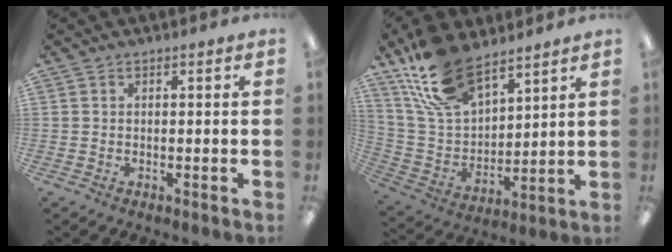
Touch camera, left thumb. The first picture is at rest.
{"total": 17.9, "force": [12.7, 8.7, 9.2], "torque": [-0.194, -0.051, 0.238]}